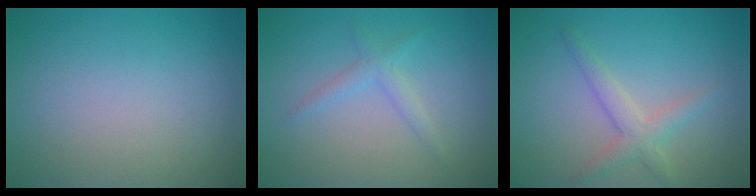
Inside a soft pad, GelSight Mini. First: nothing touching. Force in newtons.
{"total": 1.6, "press": 1.6, "slide": 0.1}
{"total": 2.5, "press": 2.5, "slide": 0.2}